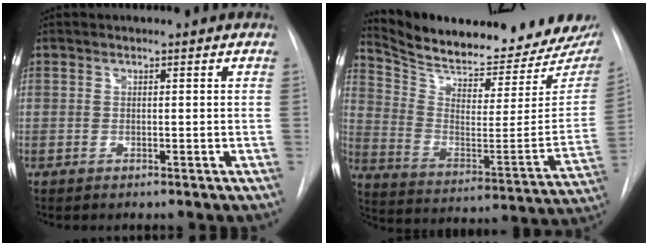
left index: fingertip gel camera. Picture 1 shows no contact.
{"total": 24.1, "force": [22.0, 4.1, 8.8], "torque": [-0.146, -0.080, 0.314]}